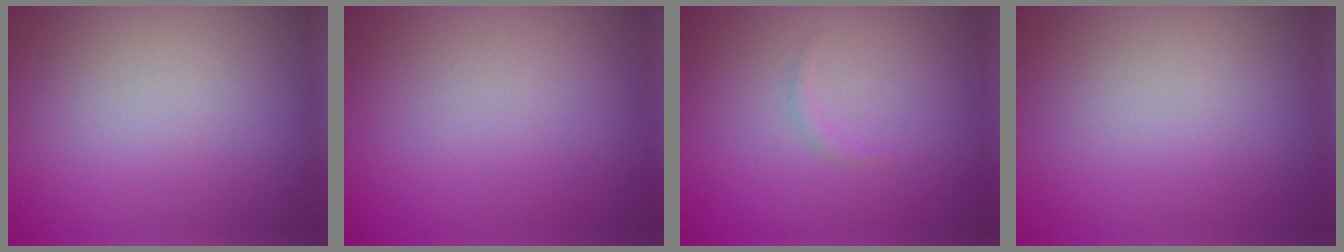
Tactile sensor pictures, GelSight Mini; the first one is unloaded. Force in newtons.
{"total": 0.0}
{"total": 0.5, "press": 0.5, "slide": 0.1}
{"total": 0.0}